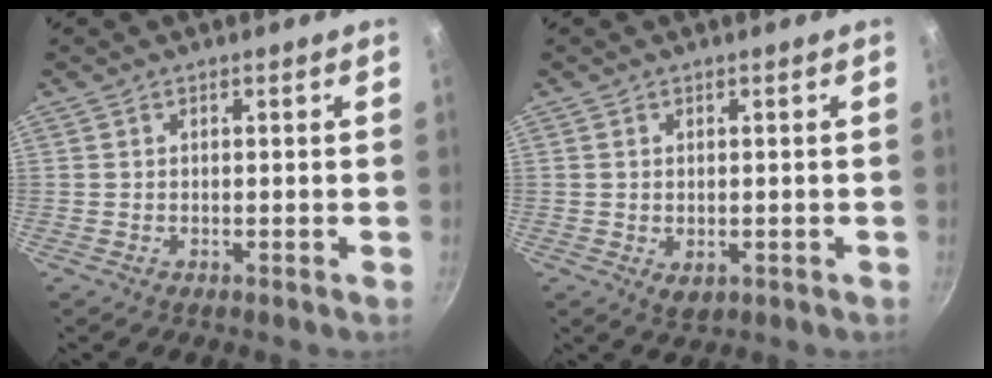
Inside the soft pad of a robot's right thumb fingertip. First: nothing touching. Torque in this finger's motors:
{"motor_torque": [-0.08, 0.16, 0.20, 0.49, 0.01]}